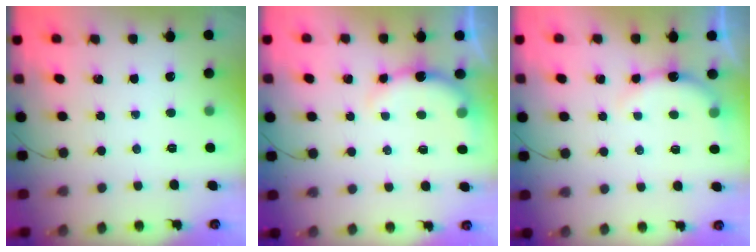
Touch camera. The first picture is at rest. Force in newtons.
{"total": 5.6, "press": 5.6, "slide": 0.8}
{"total": 5.6, "press": 5.6, "slide": 0.6}